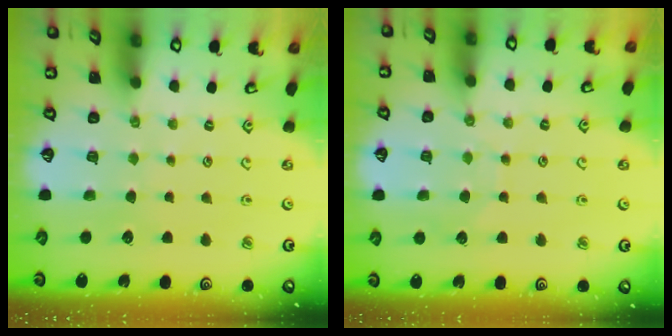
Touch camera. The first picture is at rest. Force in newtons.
{"total": 4.9, "press": 4.9, "slide": 0.5}